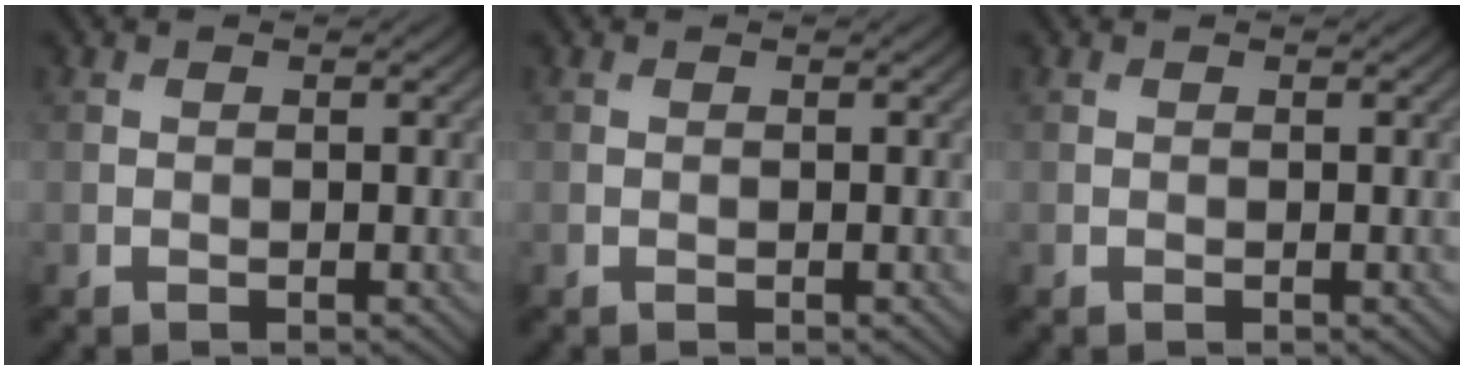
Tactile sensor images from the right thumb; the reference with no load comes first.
{"total": 0.0}
{"total": 0.0}